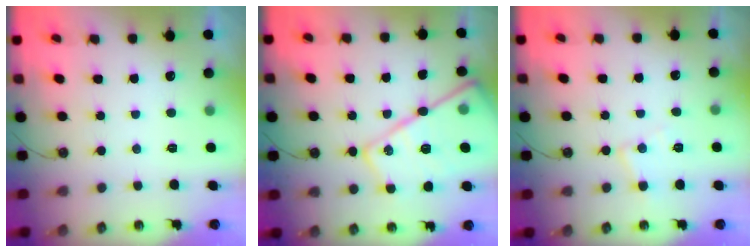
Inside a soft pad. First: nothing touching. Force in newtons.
{"total": 23.2, "press": 23.1, "slide": 2.1}
{"total": 6.8, "press": 6.8, "slide": 0.4}